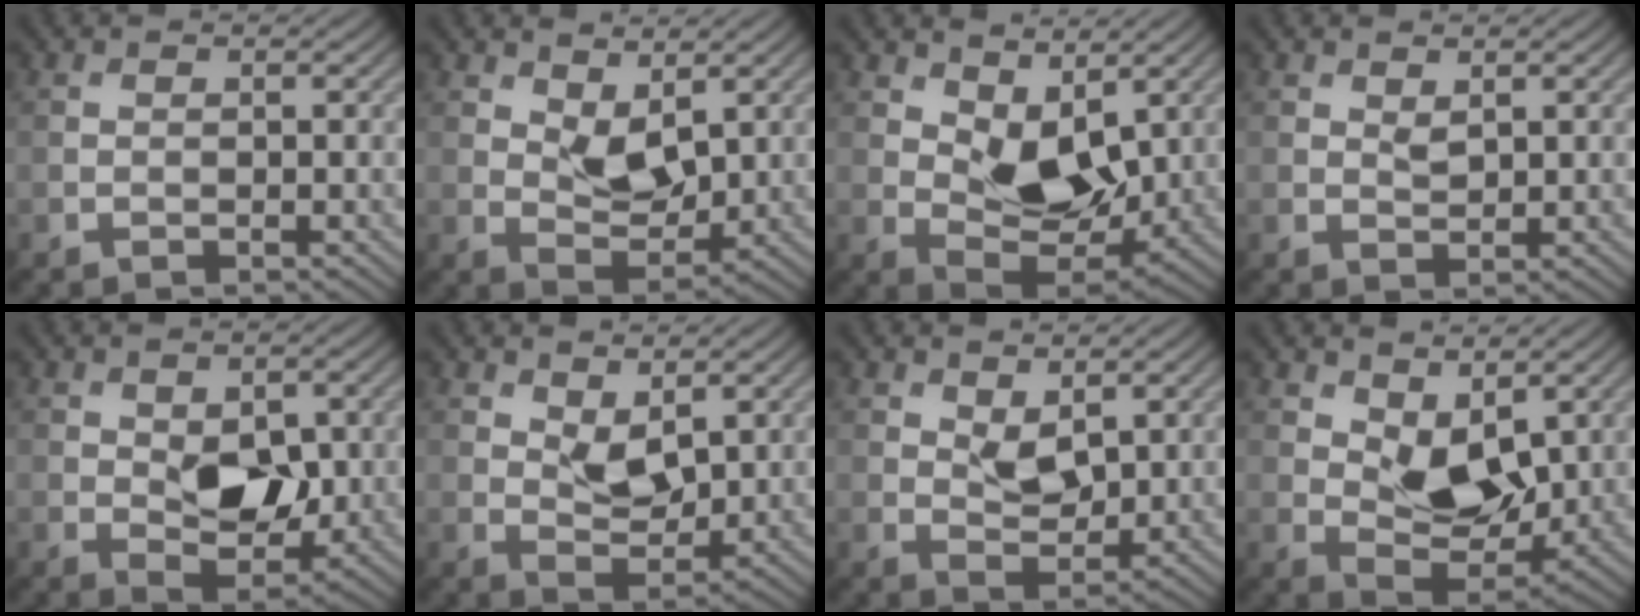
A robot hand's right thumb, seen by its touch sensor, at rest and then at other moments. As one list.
[{"total": 4.6, "force": [2.2, 2.5, 3.3], "torque": [-0.065, -0.009, 0.038]}, {"total": 7.6, "force": [3.2, 4.3, 5.4], "torque": [-0.104, -0.009, 0.054]}, {"total": 1.3, "force": [0.8, 0.6, 0.9], "torque": [-0.020, -0.005, 0.018]}, {"total": 6.1, "force": [0.1, 3.8, 4.8], "torque": [-0.077, -0.008, 0.008]}, {"total": 4.1, "force": [1.9, 2.2, 2.9], "torque": [-0.058, -0.008, 0.035]}, {"total": 3.5, "force": [1.6, 1.9, 2.5], "torque": [-0.050, -0.006, 0.032]}, {"total": 6.9, "force": [2.8, 4.0, 4.9], "torque": [-0.094, -0.011, 0.049]}]